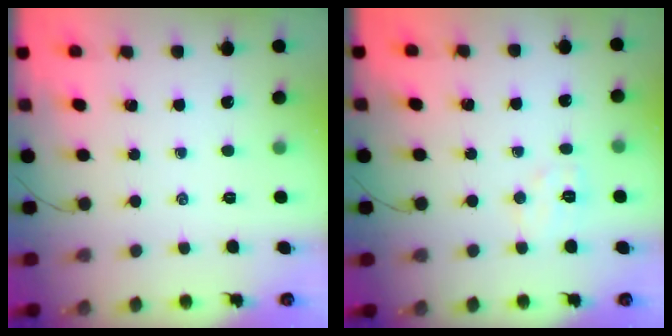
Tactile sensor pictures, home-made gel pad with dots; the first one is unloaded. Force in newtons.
{"total": 5.7, "press": 5.6, "slide": 1.1}